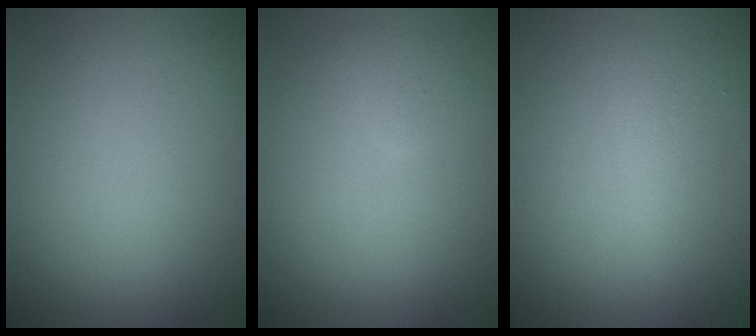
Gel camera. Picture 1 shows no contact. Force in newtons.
{"total": 1.1, "press": 1.1, "slide": 0.1}
{"total": 1.8, "press": 1.8, "slide": 0.1}